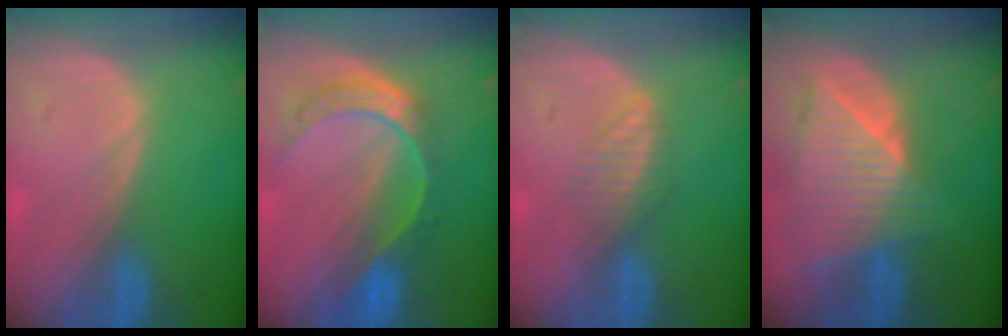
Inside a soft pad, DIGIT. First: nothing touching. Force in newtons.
{"total": 8.0, "press": 6.7, "slide": 4.4}
{"total": 2.7, "press": 2.7, "slide": 0.2}
{"total": 9.1, "press": 8.0, "slide": 4.3}